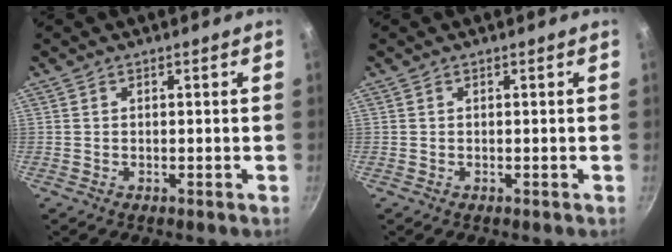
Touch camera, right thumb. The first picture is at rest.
{"total": 0.0}